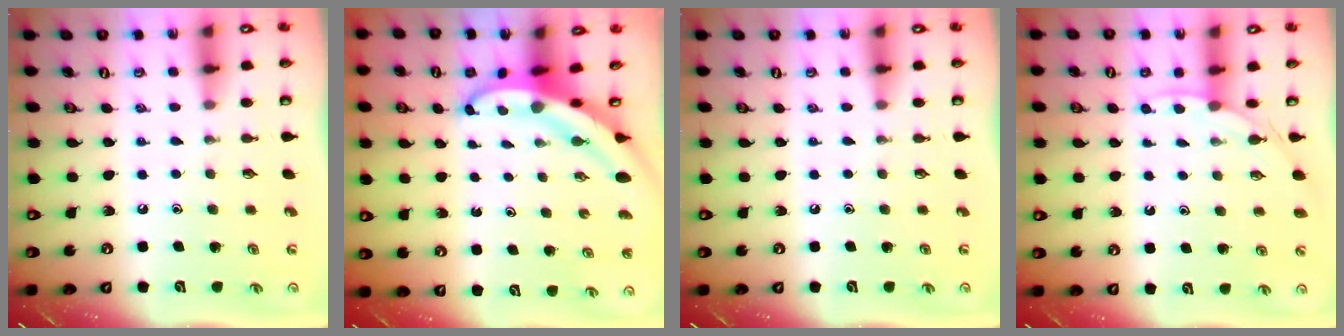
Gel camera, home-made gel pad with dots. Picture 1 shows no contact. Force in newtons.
{"total": 5.4, "press": 5.4, "slide": 0.5}
{"total": 0.0}
{"total": 2.9, "press": 2.9, "slide": 0.4}